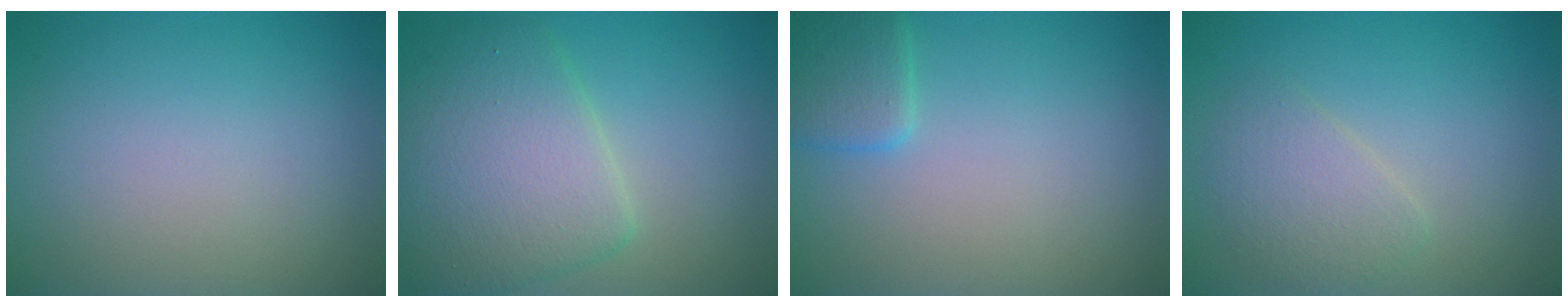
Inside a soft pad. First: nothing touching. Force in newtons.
{"total": 7.1, "press": 7.1, "slide": 0.2}
{"total": 2.5, "press": 2.5, "slide": 0.1}
{"total": 2.5, "press": 2.5, "slide": 0.1}